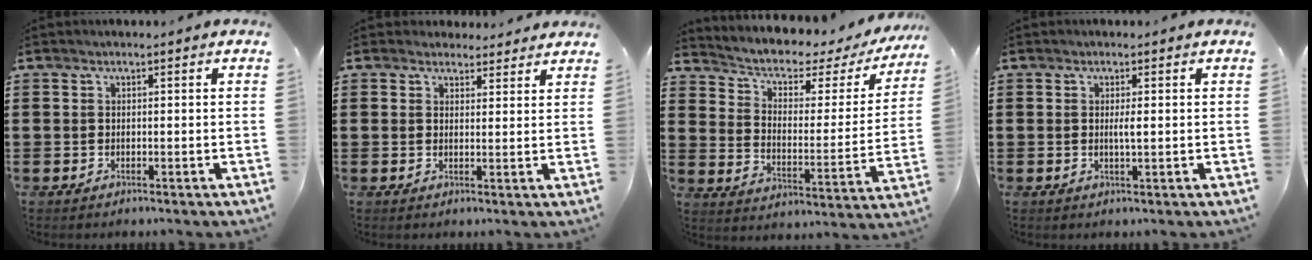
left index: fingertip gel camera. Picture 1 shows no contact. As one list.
[{"total": 2.7, "force": [2.5, 1.1, 0.1], "torque": [-0.002, -0.004, 0.047]}, {"total": 4.0, "force": [2.5, 1.9, 2.6], "torque": [-0.063, -0.018, 0.033]}, {"total": 1.7, "force": [0.1, 0.1, 1.7], "torque": [-0.033, -0.003, 0.002]}]